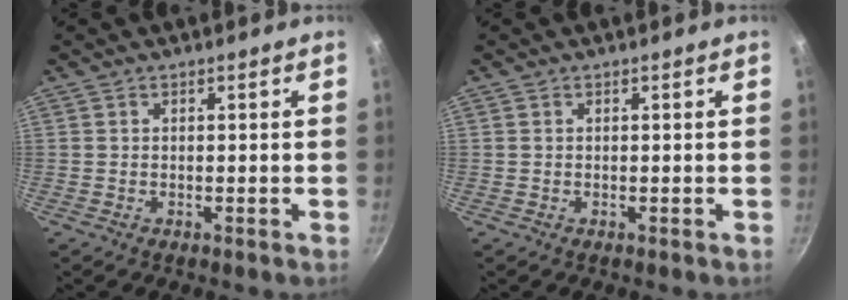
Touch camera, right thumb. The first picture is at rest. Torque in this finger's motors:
{"motor_torque": [0.00, 0.21, -0.29, 0.24, -0.02]}